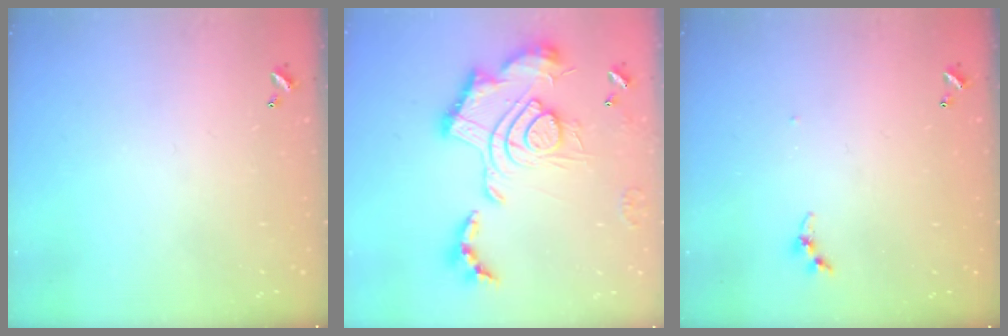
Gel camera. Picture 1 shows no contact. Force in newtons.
{"total": 2.5, "press": 1.9, "slide": 1.7}
{"total": 3.4, "press": 3.4, "slide": 0.3}